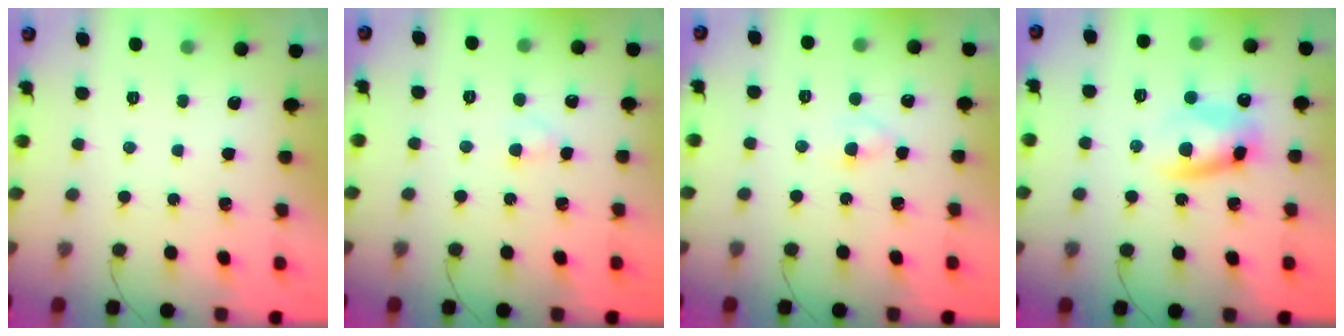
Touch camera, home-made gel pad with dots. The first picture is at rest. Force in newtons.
{"total": 1.8, "press": 1.6, "slide": 0.9}
{"total": 2.6, "press": 2.4, "slide": 1.0}
{"total": 10.1, "press": 9.9, "slide": 1.8}